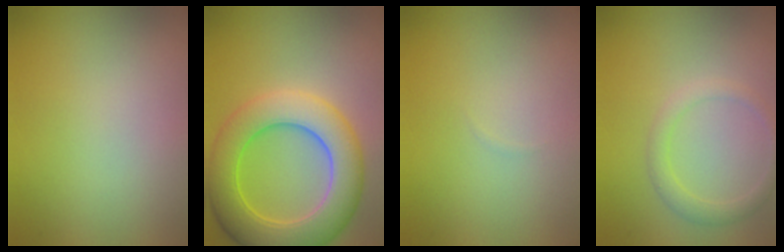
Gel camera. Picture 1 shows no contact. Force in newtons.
{"total": 7.9, "press": 7.9, "slide": 0.3}
{"total": 0.0}
{"total": 1.8, "press": 1.8, "slide": 0.1}